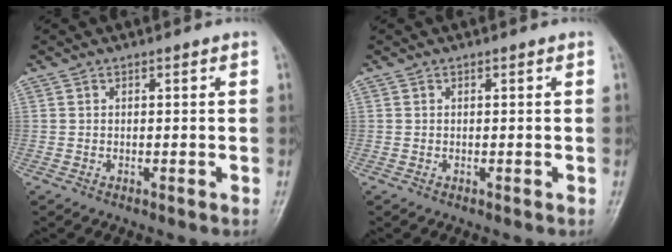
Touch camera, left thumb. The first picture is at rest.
{"total": 0.0}